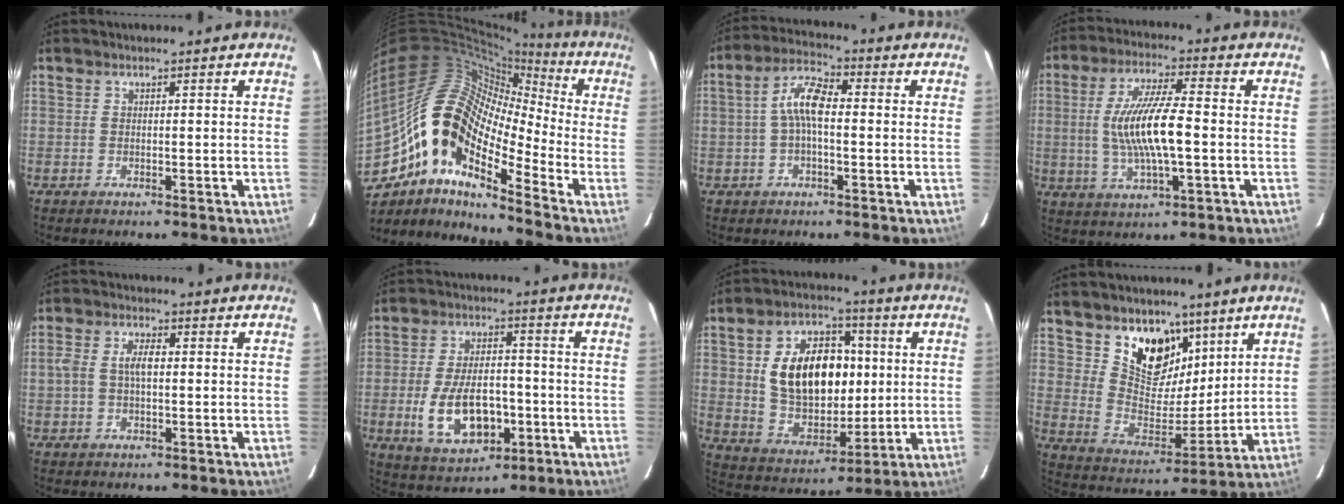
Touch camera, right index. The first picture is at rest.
{"total": 16.7, "force": [-7.3, 7.6, 12.9], "torque": [-0.205, -0.002, -0.158]}
{"total": 6.6, "force": [-0.3, 2.6, 6.1], "torque": [-0.126, 0.022, -0.008]}
{"total": 12.2, "force": [-0.8, 2.5, 11.9], "torque": [-0.232, -0.001, -0.011]}
{"total": 4.5, "force": [0.0, 2.3, 3.9], "torque": [-0.079, 0.010, 0.000]}
{"total": 12.9, "force": [-3.4, 7.3, 10.2], "torque": [-0.209, -0.003, -0.040]}
{"total": 17.8, "force": [2.7, 11.4, 13.4], "torque": [-0.251, 0.022, 0.065]}
{"total": 13.4, "force": [8.2, 8.4, 6.3], "torque": [-0.114, -0.014, 0.154]}